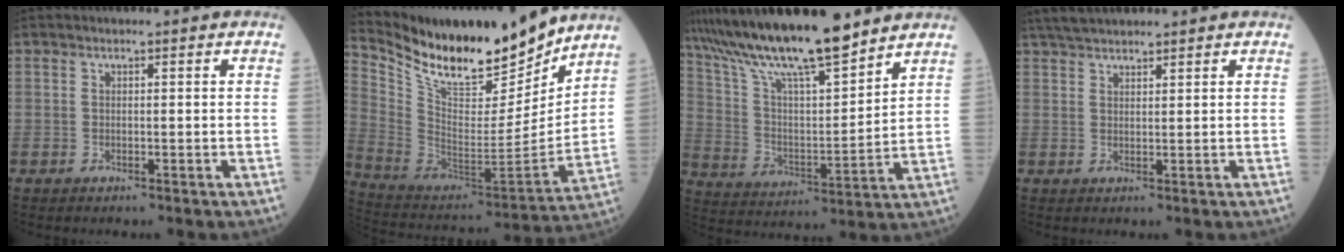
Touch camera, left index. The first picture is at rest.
{"total": 22.3, "force": [18.9, 5.3, 10.5], "torque": [-0.201, -0.028, 0.323]}
{"total": 18.1, "force": [15.1, 1.9, 9.7], "torque": [-0.176, 0.010, 0.275]}
{"total": 5.8, "force": [5.2, 0.8, 2.4], "torque": [-0.045, 0.033, 0.097]}